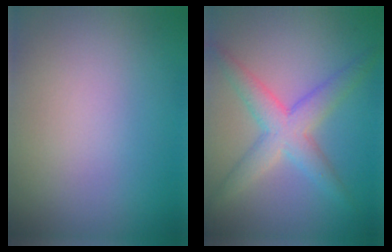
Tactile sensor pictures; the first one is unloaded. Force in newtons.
{"total": 4.4, "press": 4.4, "slide": 0.1}